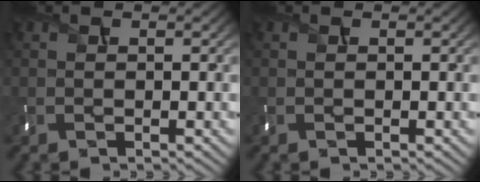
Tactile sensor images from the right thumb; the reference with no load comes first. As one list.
[{"total": 0.0}]